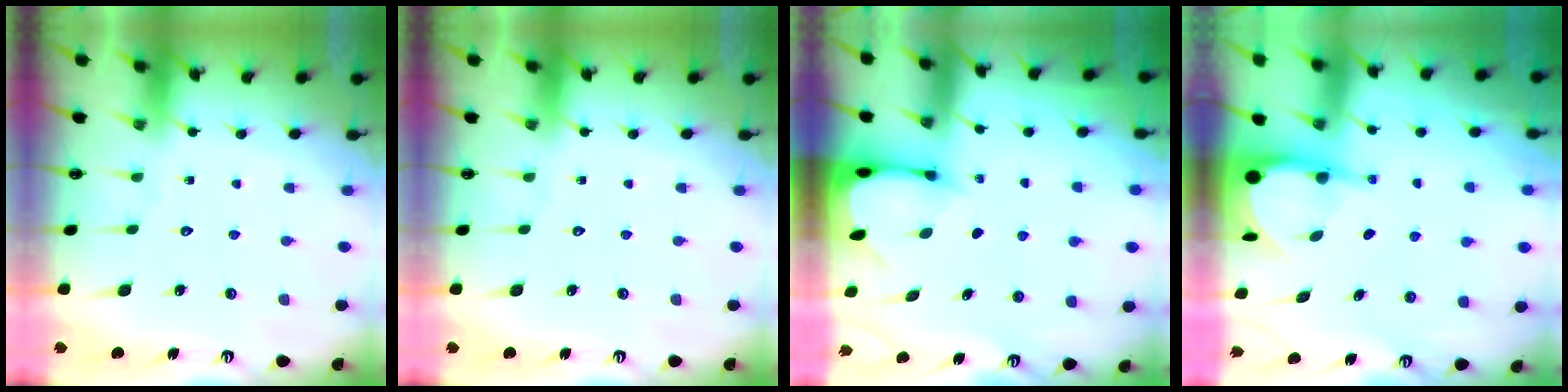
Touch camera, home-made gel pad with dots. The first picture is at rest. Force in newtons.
{"total": 0.0}
{"total": 2.7, "press": 2.7, "slide": 0.3}
{"total": 5.4, "press": 5.4, "slide": 0.6}